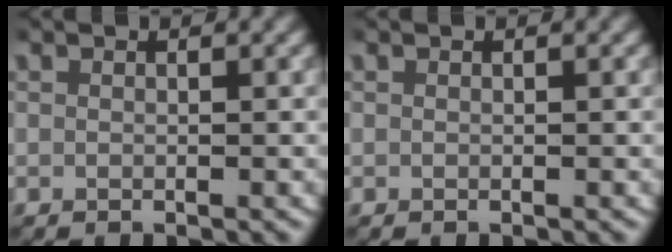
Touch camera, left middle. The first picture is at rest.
{"total": 0.0}